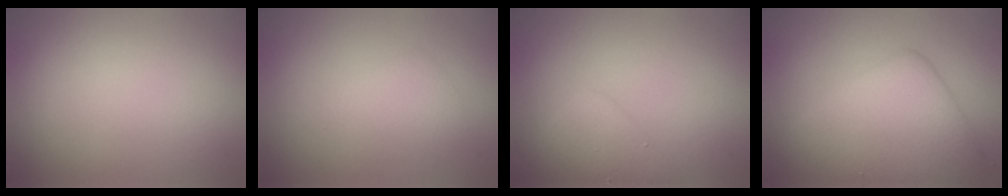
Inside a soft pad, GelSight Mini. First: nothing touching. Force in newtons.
{"total": 2.2, "press": 2.2, "slide": 0.0}
{"total": 3.1, "press": 3.1, "slide": 0.1}
{"total": 7.5, "press": 7.5, "slide": 0.4}